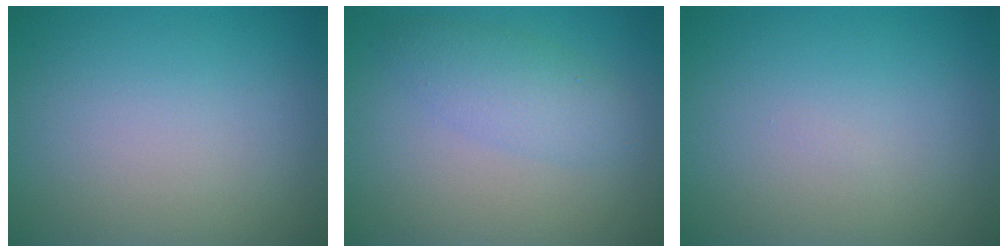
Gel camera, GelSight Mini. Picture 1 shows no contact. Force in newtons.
{"total": 3.0, "press": 3.0, "slide": 0.0}
{"total": 0.0}